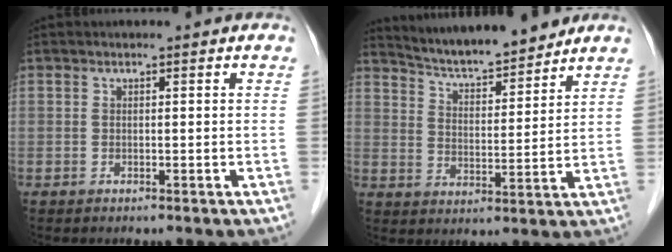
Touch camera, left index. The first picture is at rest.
{"total": 11.6, "force": [10.9, 1.0, 3.9], "torque": [-0.067, 0.007, 0.176]}